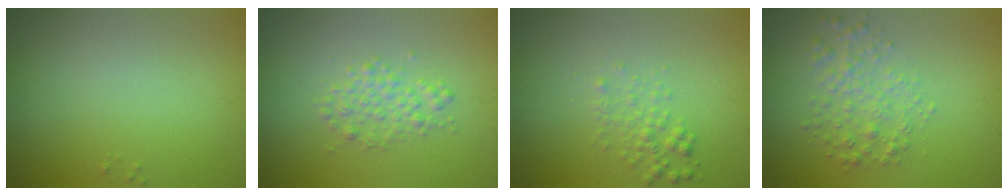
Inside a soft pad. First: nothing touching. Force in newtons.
{"total": 2.0, "press": 2.0, "slide": 0.0}
{"total": 1.5, "press": 1.5, "slide": 0.1}
{"total": 2.5, "press": 2.5, "slide": 0.1}